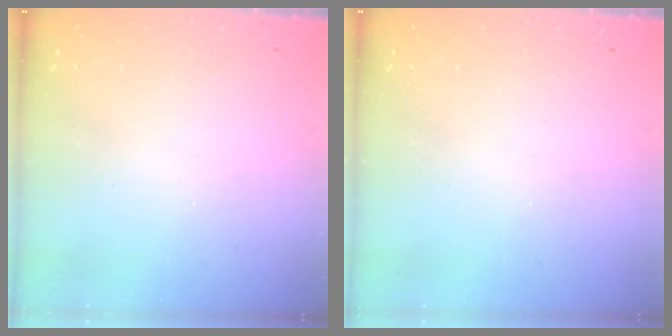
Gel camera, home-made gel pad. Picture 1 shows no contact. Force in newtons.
{"total": 0.0}